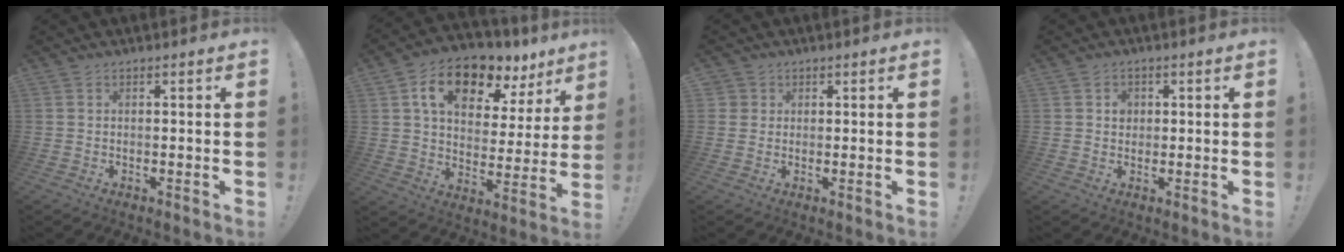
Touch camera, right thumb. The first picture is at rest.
{"total": 14.8, "force": [8.5, 8.3, 8.8], "torque": [-0.137, -0.045, 0.147]}
{"total": 2.1, "force": [0.8, 1.9, 0.4], "torque": [-0.009, -0.001, 0.014]}
{"total": 2.5, "force": [0.5, 2.2, 1.1], "torque": [0.001, -0.006, 0.004]}